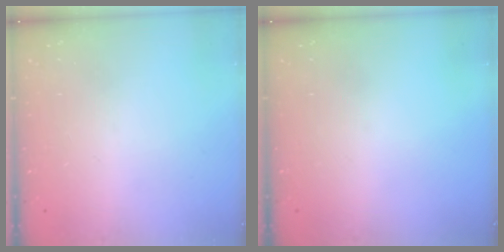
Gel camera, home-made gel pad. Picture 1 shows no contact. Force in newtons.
{"total": 0.0}